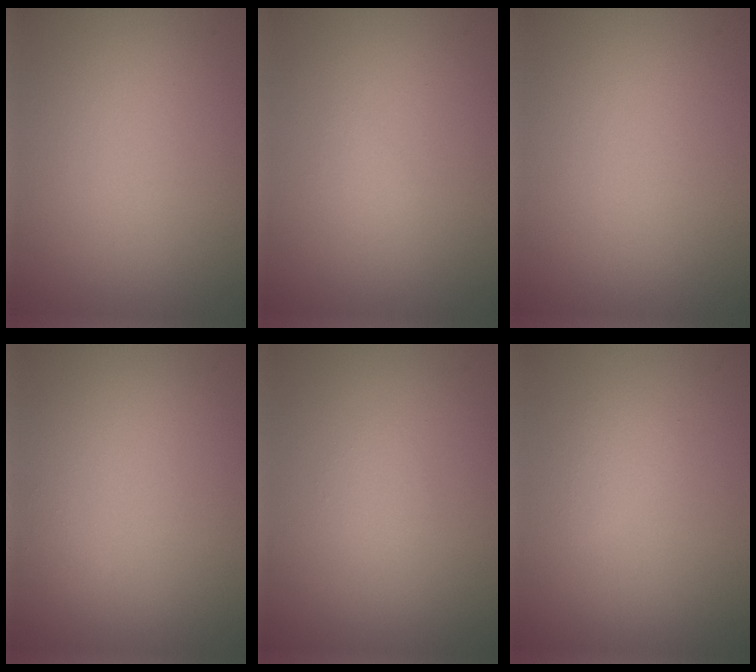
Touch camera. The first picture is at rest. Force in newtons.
{"total": 0.6, "press": 0.6, "slide": 0.1}
{"total": 0.0}
{"total": 0.5, "press": 0.5, "slide": 0.1}
{"total": 0.7, "press": 0.7, "slide": 0.1}
{"total": 1.1, "press": 1.1, "slide": 0.1}